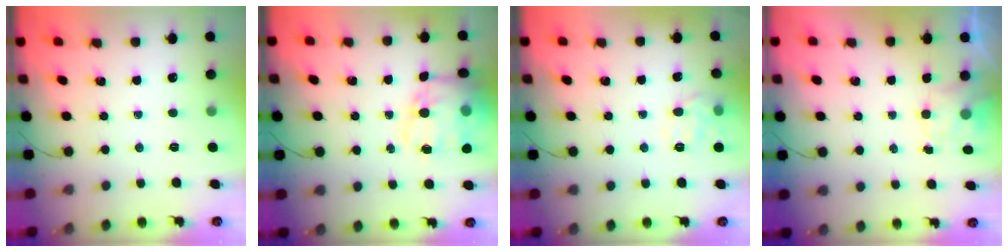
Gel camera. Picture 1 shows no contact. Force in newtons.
{"total": 15.2, "press": 14.8, "slide": 3.5}
{"total": 6.0, "press": 5.9, "slide": 1.1}
{"total": 2.0, "press": 1.6, "slide": 1.2}